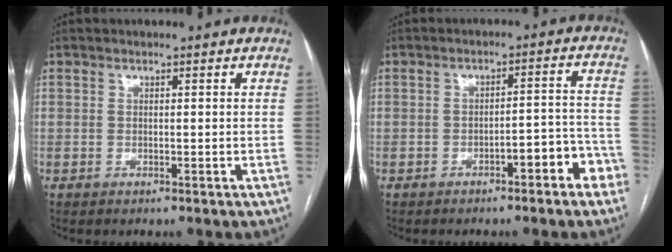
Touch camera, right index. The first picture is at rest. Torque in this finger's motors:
{"motor_torque": [0.74, 0.10, 0.07, 0.04]}